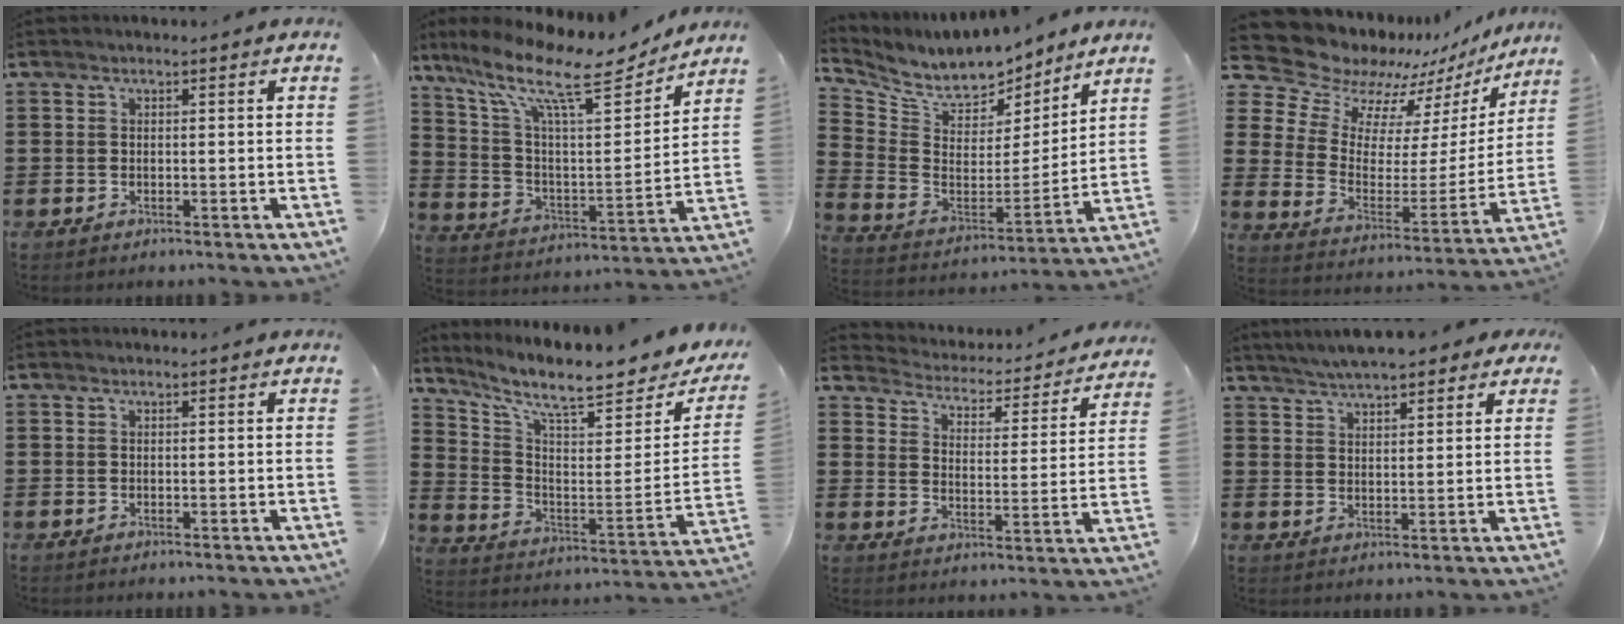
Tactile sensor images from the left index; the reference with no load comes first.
{"total": 14.1, "force": [10.1, 3.6, 9.2], "torque": [-0.205, -0.050, 0.167]}
{"total": 9.1, "force": [8.3, 2.8, 2.5], "torque": [-0.095, -0.055, 0.147]}
{"total": 10.5, "force": [9.5, 4.0, 1.6], "torque": [-0.086, -0.072, 0.169]}
{"total": 0.0}
{"total": 8.5, "force": [7.0, 0.9, 4.7], "torque": [-0.107, -0.061, 0.112]}
{"total": 3.1, "force": [3.0, 0.4, -0.1], "torque": [-0.022, -0.031, 0.043]}
{"total": 4.7, "force": [4.4, 0.8, 1.6], "torque": [-0.046, -0.009, 0.079]}